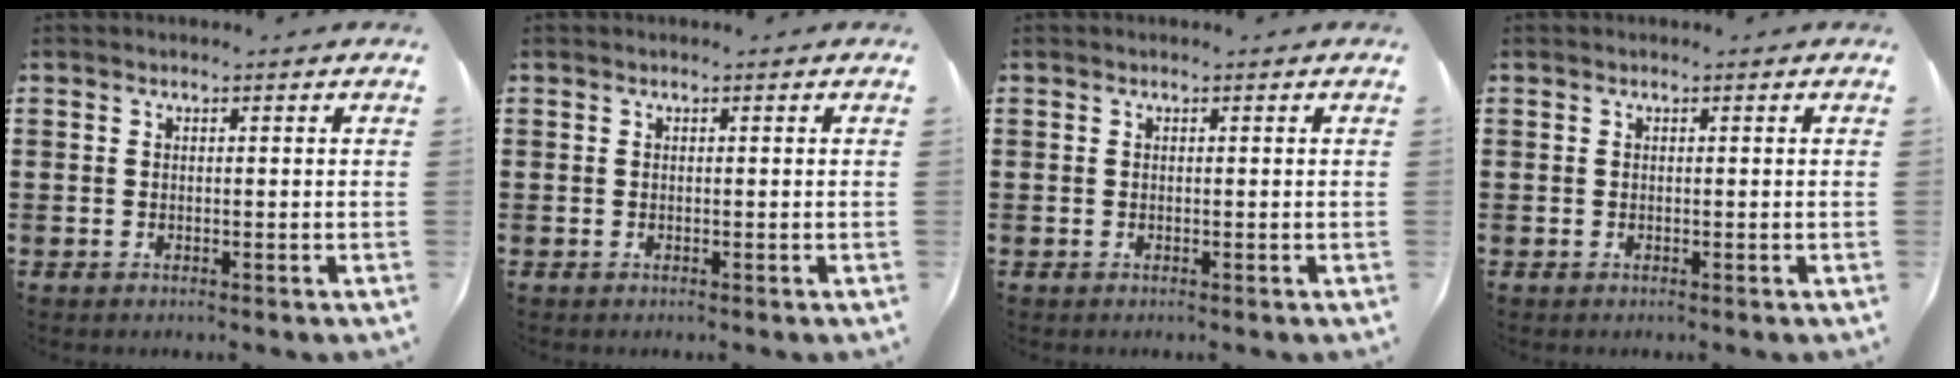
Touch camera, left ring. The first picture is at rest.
{"total": 0.0}
{"total": 0.0}
{"total": 0.0}